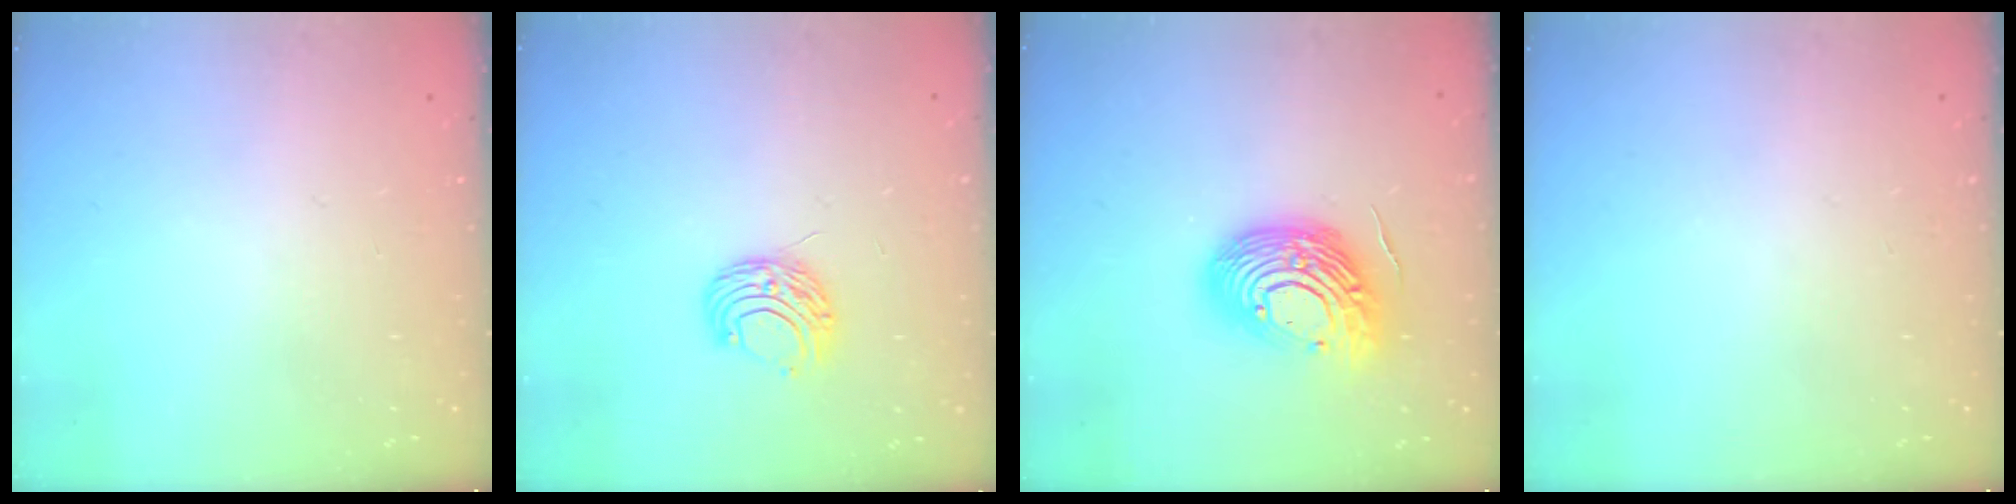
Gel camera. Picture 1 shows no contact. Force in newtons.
{"total": 7.5, "press": 7.4, "slide": 0.6}
{"total": 17.4, "press": 17.3, "slide": 2.1}
{"total": 0.0}